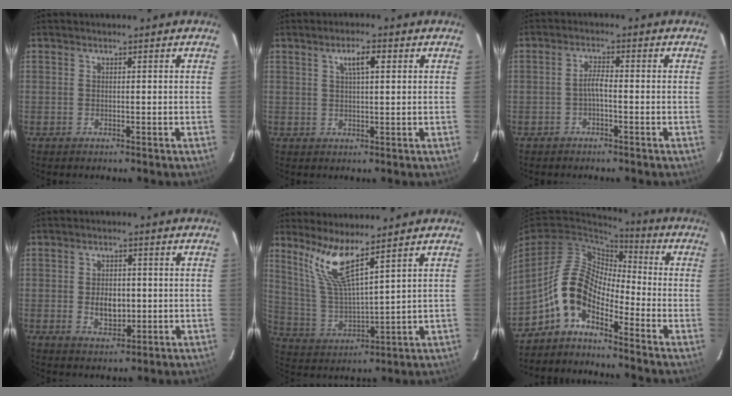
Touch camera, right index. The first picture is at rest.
{"total": 3.8, "force": [1.5, 1.0, 3.3], "torque": [-0.059, 0.008, 0.027]}
{"total": 2.0, "force": [-1.0, 0.3, 1.7], "torque": [-0.034, 0.008, -0.020]}
{"total": 5.4, "force": [-0.5, 3.5, 4.0], "torque": [-0.074, 0.001, -0.003]}
{"total": 9.7, "force": [7.0, 0.7, 6.7], "torque": [-0.131, -0.007, 0.152]}
{"total": 9.0, "force": [-5.2, 4.1, 6.0], "torque": [-0.119, 0.017, -0.113]}